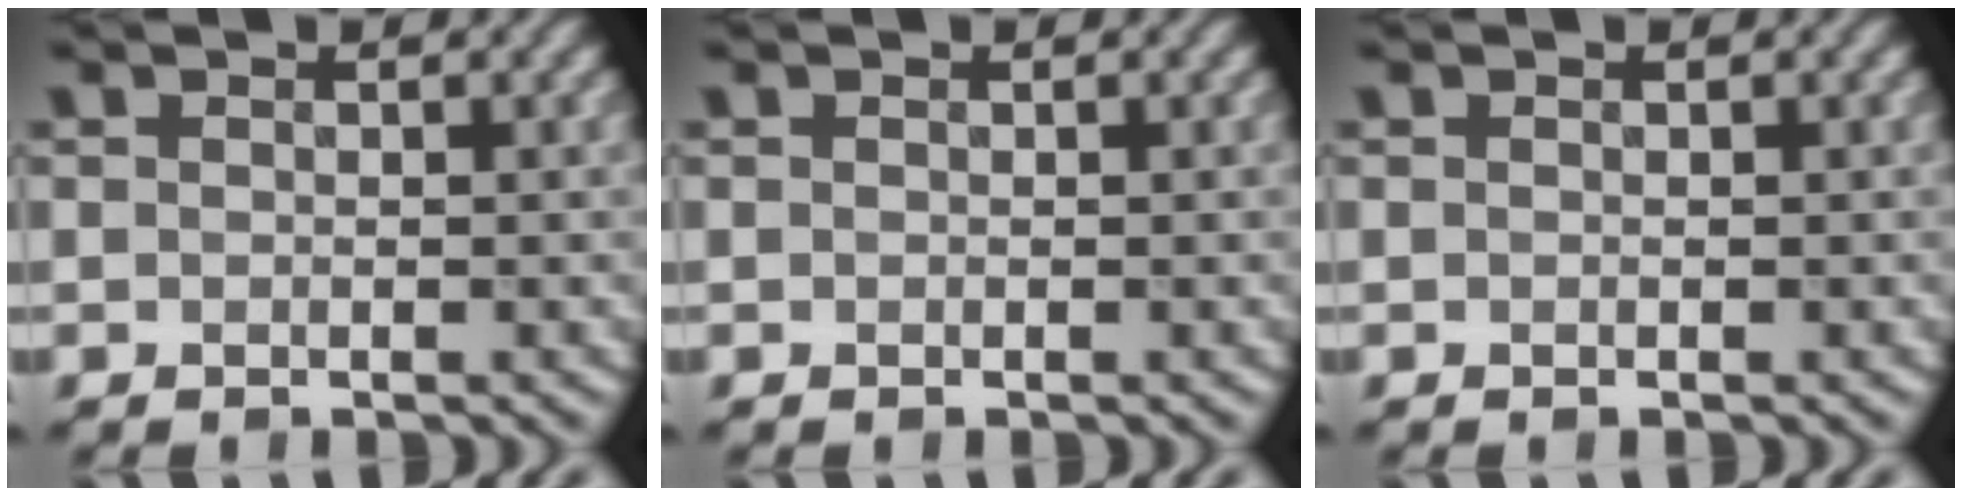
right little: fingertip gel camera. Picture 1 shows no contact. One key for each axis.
{"total": 0.0}
{"total": 0.0}